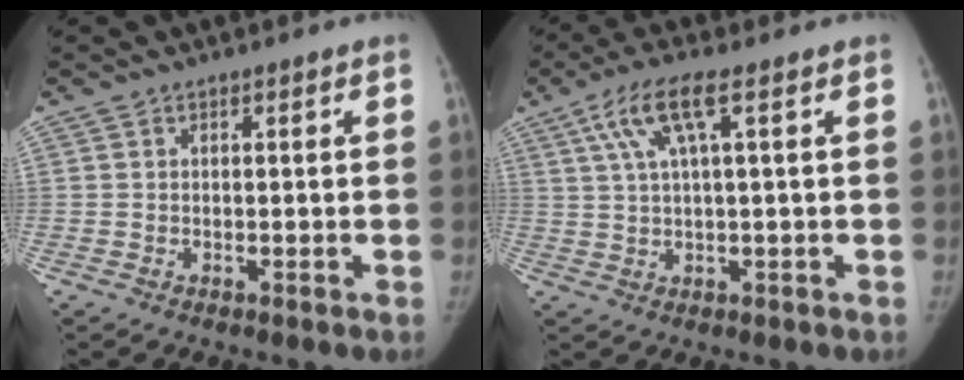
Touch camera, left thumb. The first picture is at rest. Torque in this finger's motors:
{"motor_torque": [0.16, 0.01, 1.28, -0.78, 0.16]}